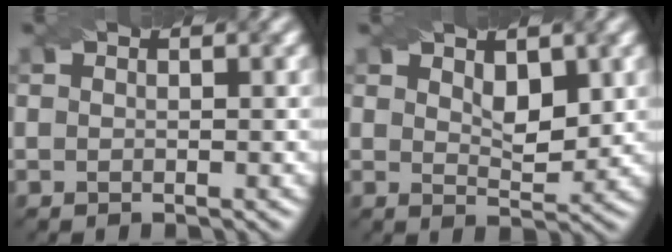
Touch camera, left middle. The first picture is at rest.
{"total": 2.7, "force": [1.4, 1.3, 1.9], "torque": [-0.033, -0.006, 0.029]}